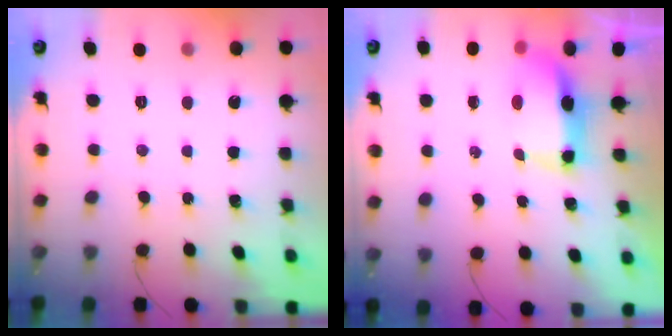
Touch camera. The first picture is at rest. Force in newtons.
{"total": 8.1, "press": 7.7, "slide": 2.2}